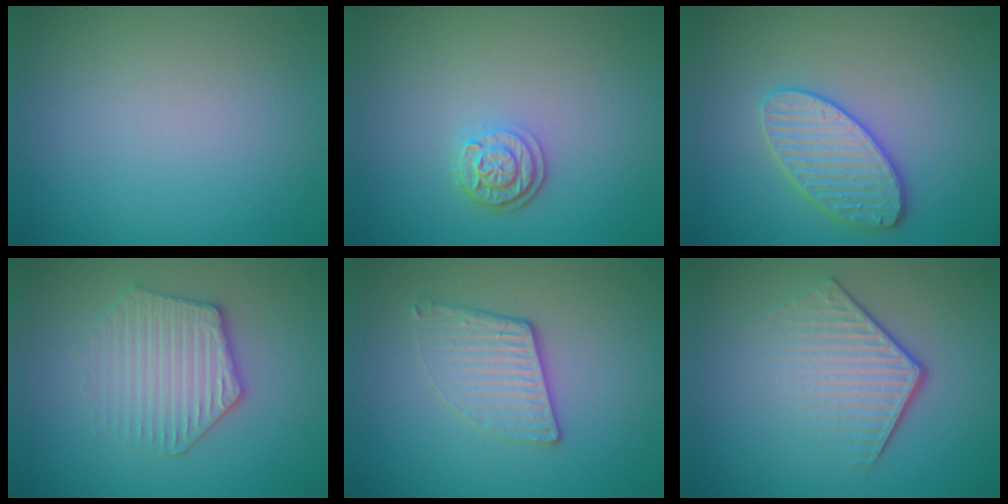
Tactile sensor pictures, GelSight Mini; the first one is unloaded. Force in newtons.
{"total": 2.5, "press": 2.1, "slide": 1.3}
{"total": 3.6, "press": 3.5, "slide": 1.1}
{"total": 3.4, "press": 3.3, "slide": 0.5}
{"total": 3.3, "press": 2.6, "slide": 2.1}
{"total": 4.3, "press": 2.8, "slide": 3.3}